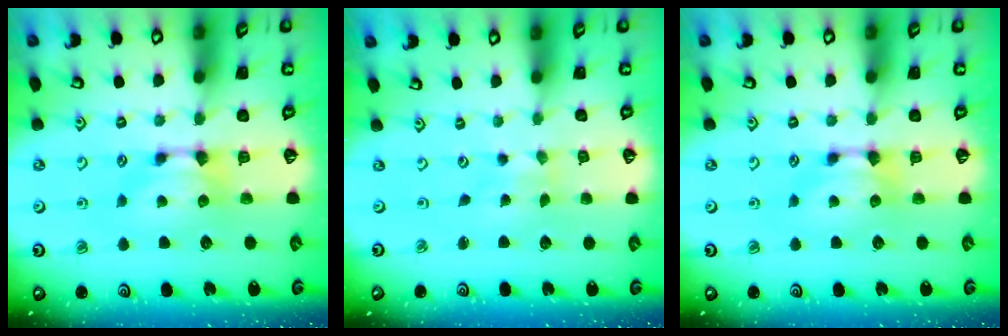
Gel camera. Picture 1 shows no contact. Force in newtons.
{"total": 5.0, "press": 4.9, "slide": 0.8}
{"total": 0.0}